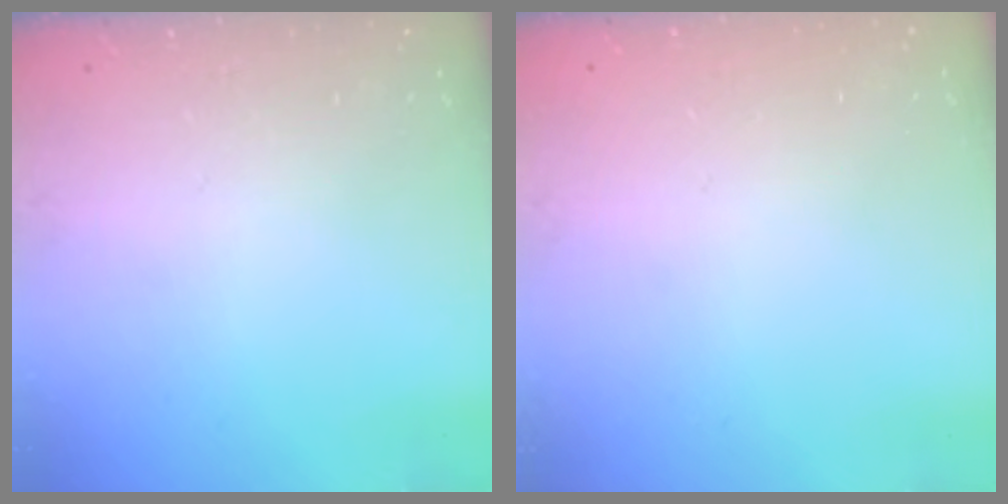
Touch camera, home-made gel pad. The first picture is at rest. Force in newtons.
{"total": 0.0}